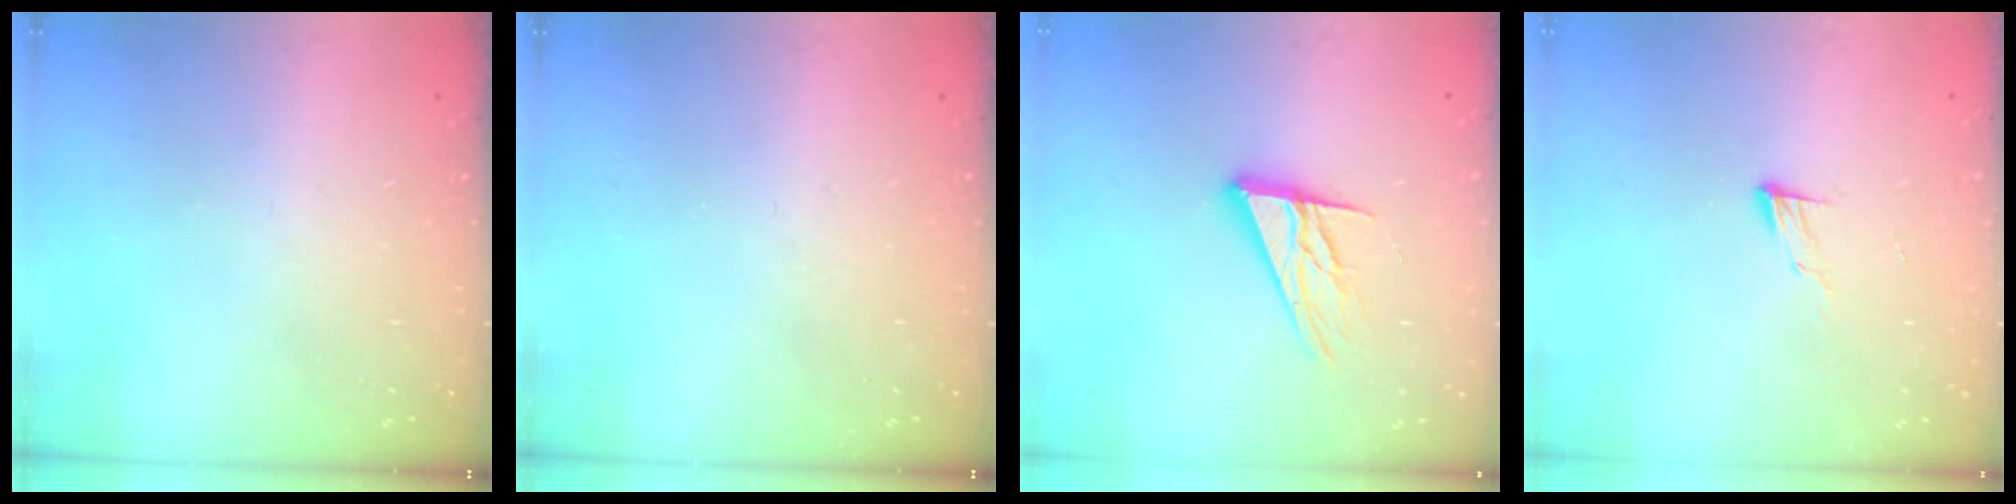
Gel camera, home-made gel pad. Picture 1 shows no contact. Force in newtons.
{"total": 0.0}
{"total": 13.3, "press": 13.1, "slide": 2.5}
{"total": 6.2, "press": 6.2, "slide": 0.6}